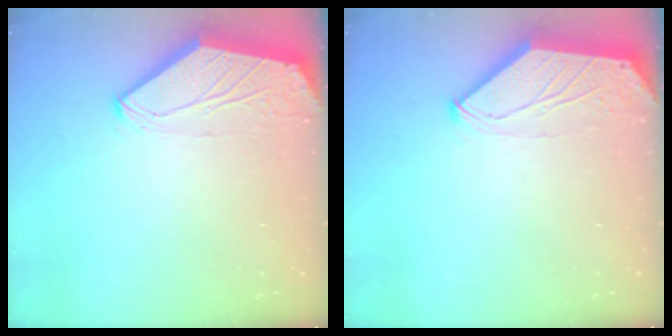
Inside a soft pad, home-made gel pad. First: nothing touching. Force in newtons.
{"total": 0.0}